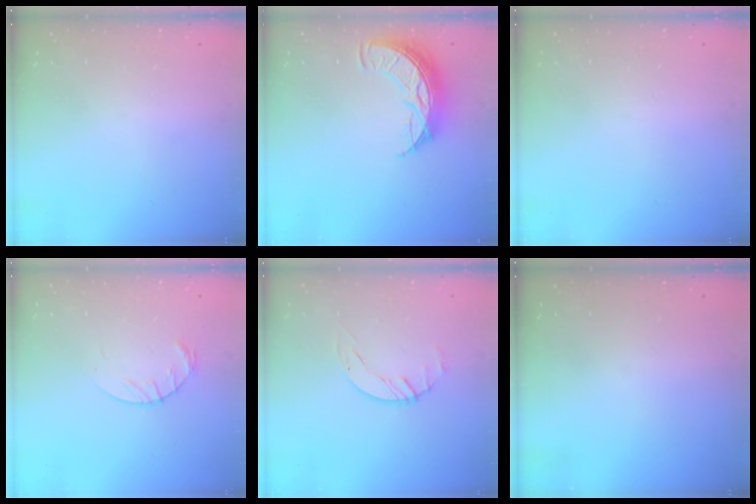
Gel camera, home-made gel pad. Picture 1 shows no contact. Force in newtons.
{"total": 10.9, "press": 10.9, "slide": 0.7}
{"total": 0.0}
{"total": 6.0, "press": 6.0, "slide": 0.8}
{"total": 1.4, "press": 1.4, "slide": 0.2}
{"total": 0.0}